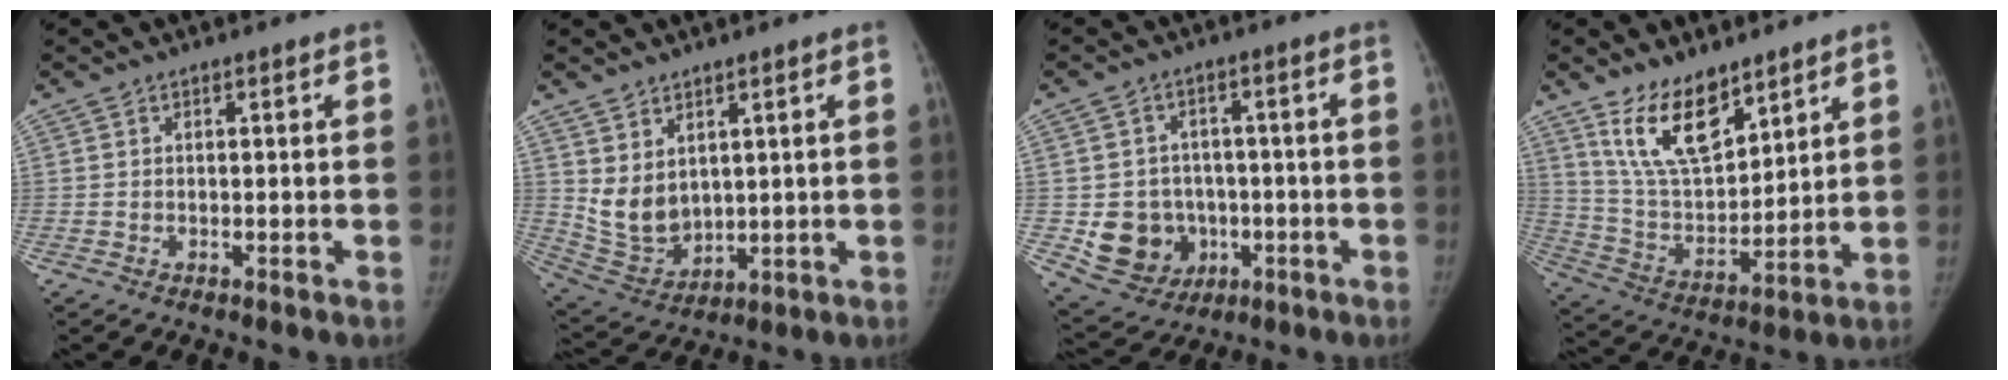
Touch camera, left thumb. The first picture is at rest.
{"total": 7.6, "force": [2.7, 5.3, 4.7], "torque": [-0.066, -0.026, 0.075]}
{"total": 11.2, "force": [-2.2, 10.1, 4.4], "torque": [-0.045, 0.010, -0.019]}
{"total": 14.2, "force": [9.5, 6.6, 8.3], "torque": [-0.115, -0.063, 0.192]}